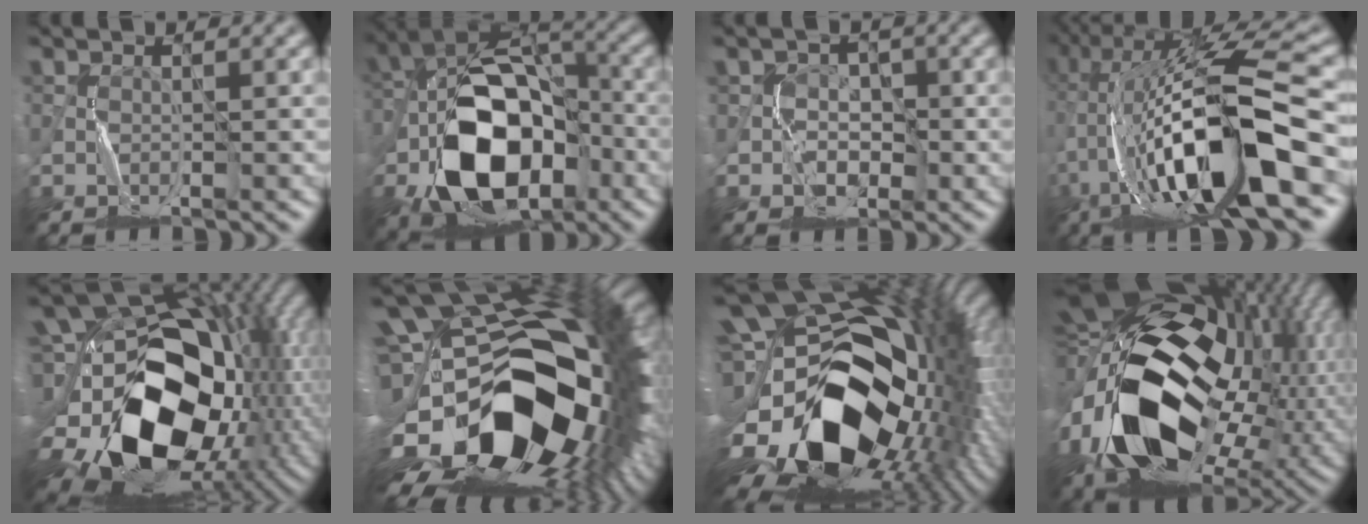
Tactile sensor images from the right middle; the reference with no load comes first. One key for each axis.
{"total": 15.7, "fx": -5.6, "fy": 9.7, "fz": 10.9, "tx": -0.186, "ty": -0.014, "tz": -0.103}
{"total": 2.9, "fx": -0.8, "fy": 2.6, "fz": 1.0, "tx": 0.004, "ty": 0.004, "tz": -0.017}
{"total": 16.5, "fx": -3.7, "fy": 4.3, "fz": 15.5, "tx": -0.285, "ty": 0.031, "tz": -0.060}
{"total": 18.5, "fx": -3.2, "fy": 13.0, "fz": 12.8, "tx": -0.227, "ty": 0.002, "tz": -0.056}
{"total": 21.3, "fx": -5.4, "fy": 11.7, "fz": 16.9, "tx": -0.306, "ty": -0.070, "tz": -0.060}
{"total": 20.5, "fx": -4.0, "fy": 13.0, "fz": 15.3, "tx": -0.270, "ty": -0.055, "tz": -0.042}
{"total": 20.2, "fx": -3.0, "fy": 12.9, "fz": 15.3, "tx": -0.329, "ty": -0.018, "tz": -0.053}